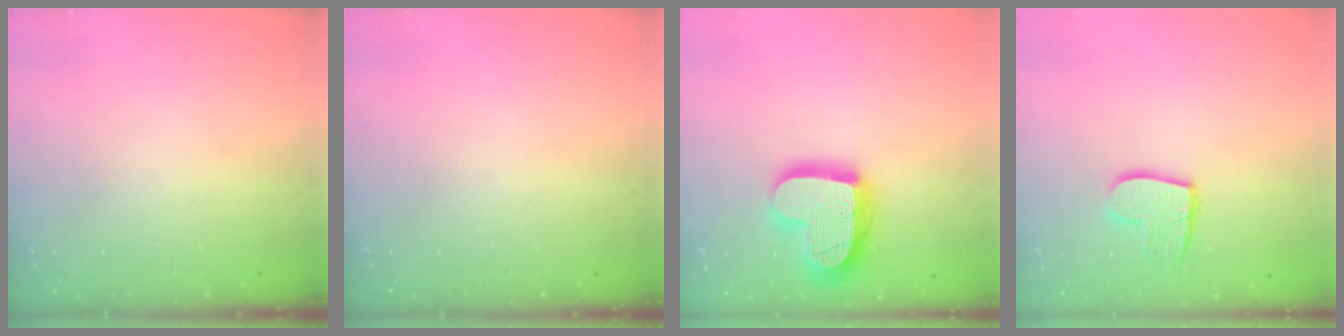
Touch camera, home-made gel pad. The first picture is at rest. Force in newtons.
{"total": 0.0}
{"total": 18.7, "press": 18.7, "slide": 1.4}
{"total": 10.9, "press": 10.9, "slide": 0.9}